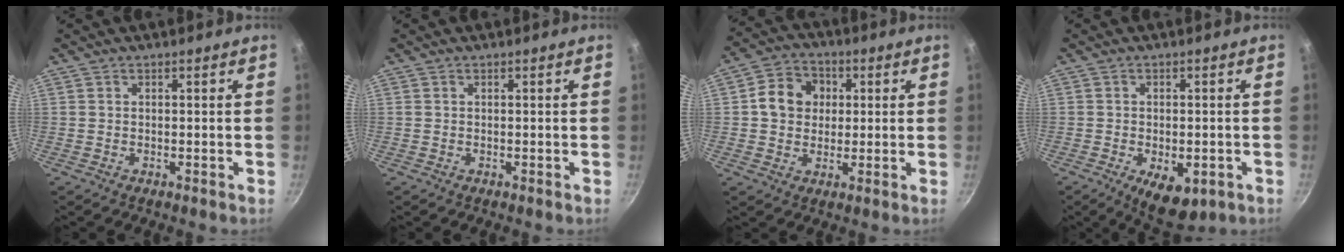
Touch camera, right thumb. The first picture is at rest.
{"total": 0.0}
{"total": 9.3, "force": [1.1, 7.9, 4.8], "torque": [-0.054, 0.010, 0.011]}
{"total": 8.8, "force": [-3.5, 4.5, 6.7], "torque": [-0.091, 0.000, -0.041]}